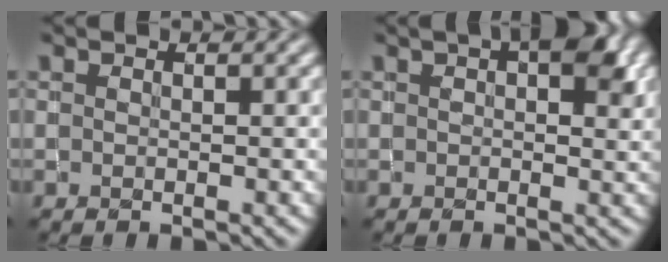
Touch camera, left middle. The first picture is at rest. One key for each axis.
{"total": 5.3, "fx": 2.3, "fy": 2.6, "fz": 4.0, "tx": -0.040, "ty": 0.013, "tz": 0.023}